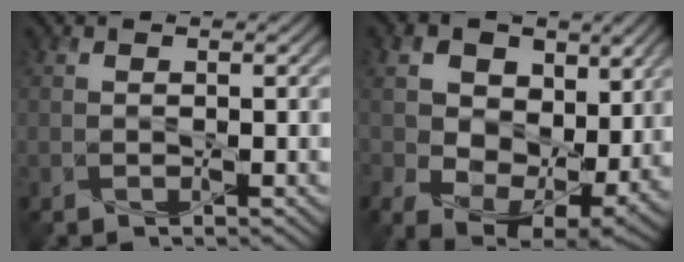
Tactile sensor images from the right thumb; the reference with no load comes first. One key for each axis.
{"total": 10.8, "fx": 2.8, "fy": 7.9, "fz": 6.8, "tx": -0.155, "ty": -0.011, "tz": 0.053}